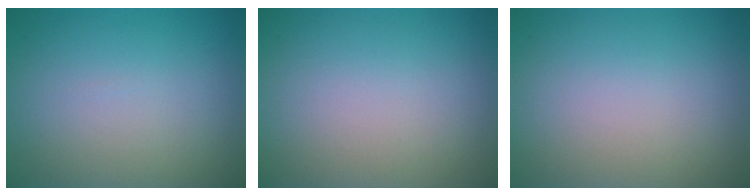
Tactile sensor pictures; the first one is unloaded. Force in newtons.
{"total": 0.0}
{"total": 0.0}